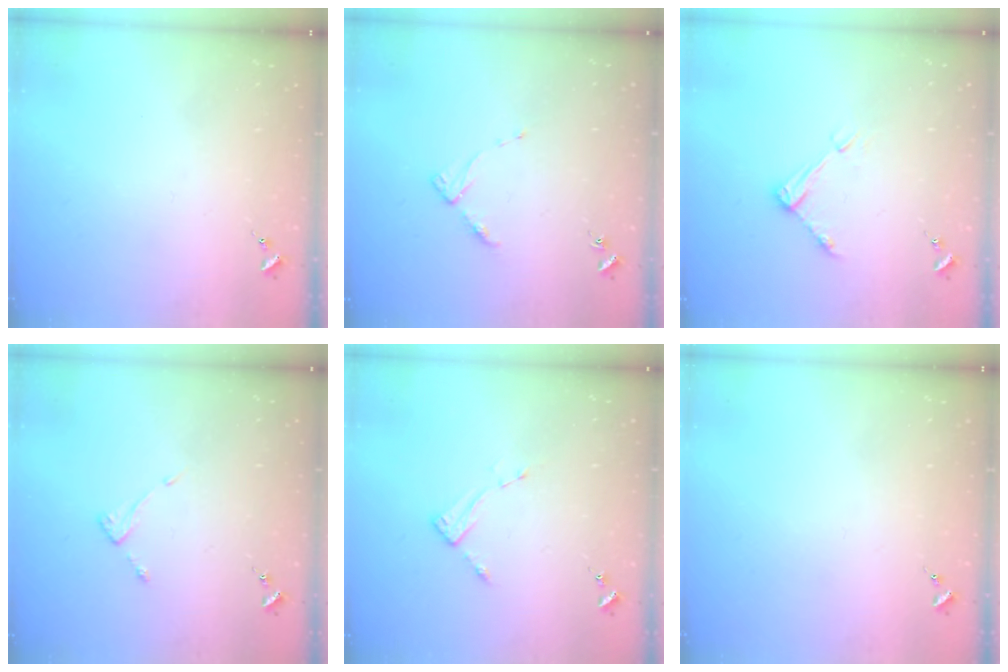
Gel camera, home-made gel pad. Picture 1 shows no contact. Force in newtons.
{"total": 4.5, "press": 4.4, "slide": 0.6}
{"total": 6.5, "press": 6.4, "slide": 0.5}
{"total": 2.6, "press": 2.6, "slide": 0.3}
{"total": 2.6, "press": 2.6, "slide": 0.4}
{"total": 0.0}